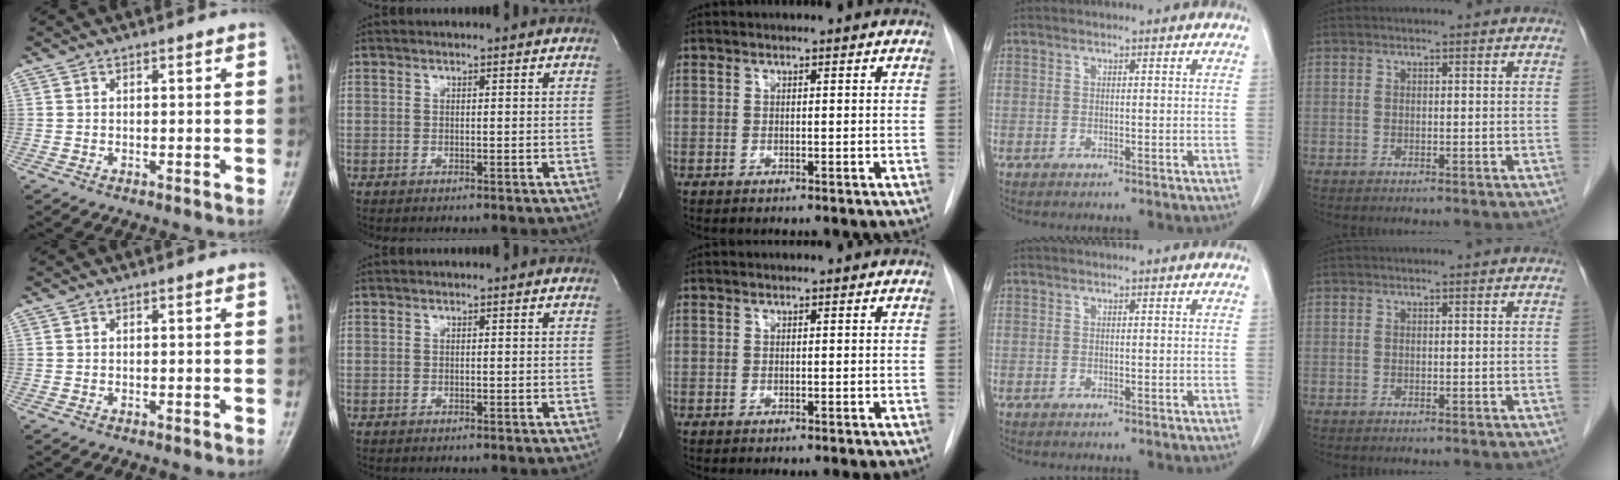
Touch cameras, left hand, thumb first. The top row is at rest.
{}